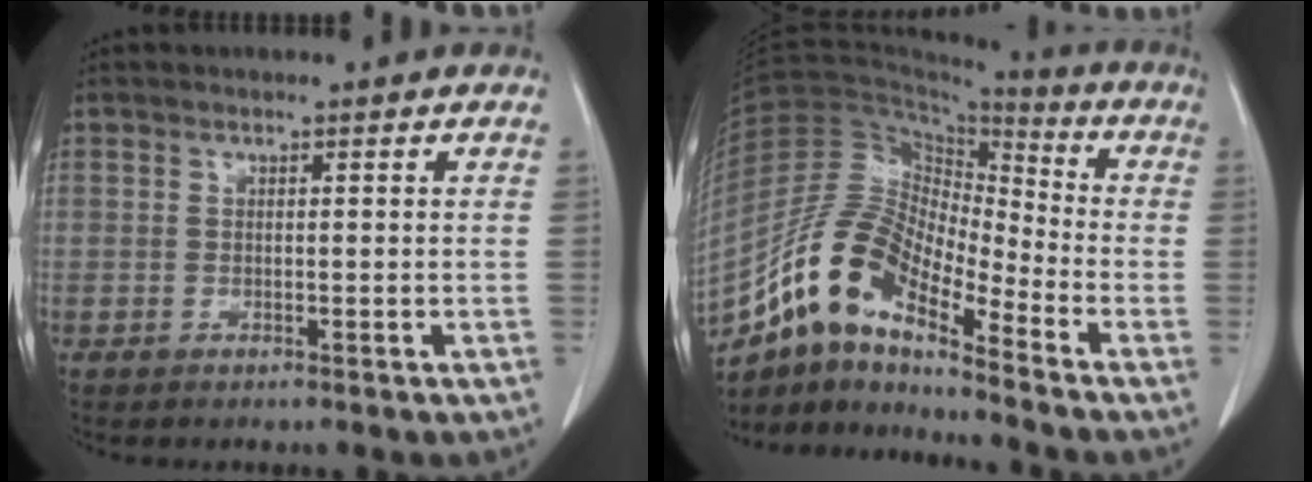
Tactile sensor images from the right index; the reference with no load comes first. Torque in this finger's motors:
{"motor_torque": [0.46, -0.53, 0.49, 0.13]}